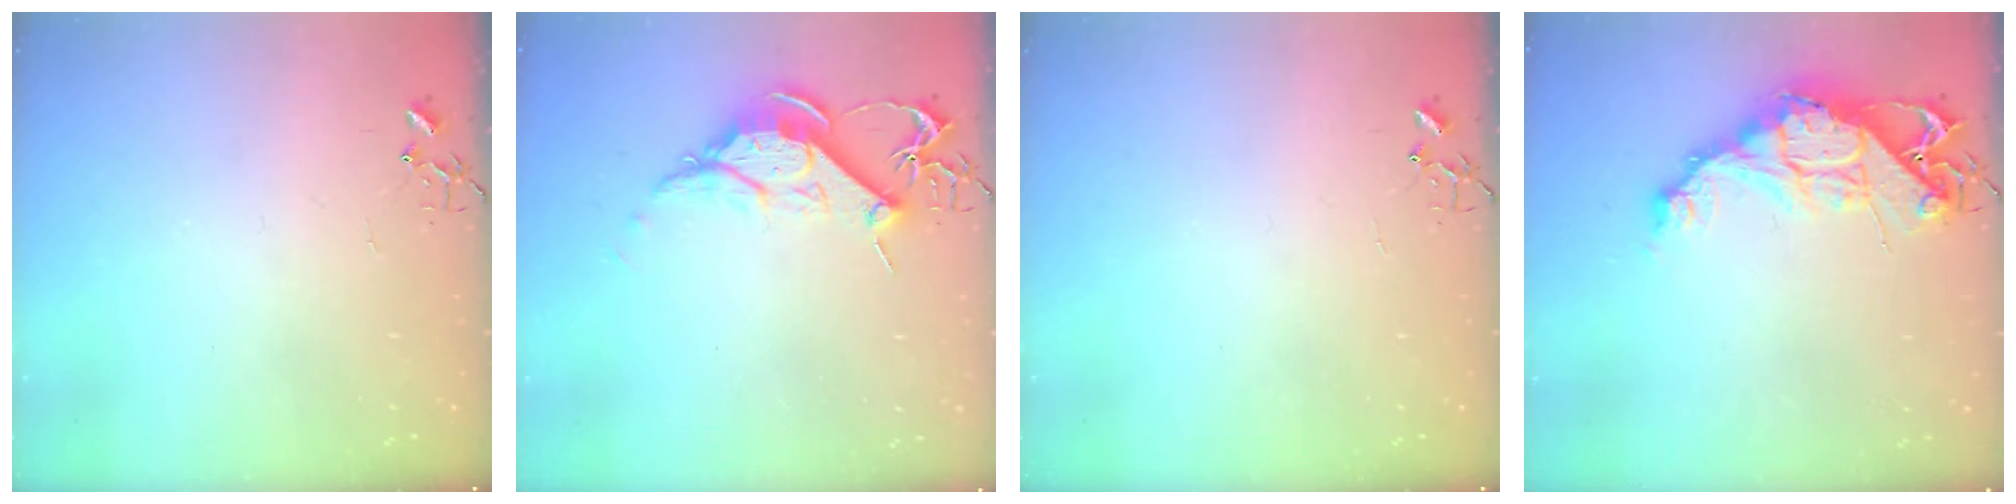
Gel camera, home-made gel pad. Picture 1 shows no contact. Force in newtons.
{"total": 13.0, "press": 13.0, "slide": 0.7}
{"total": 0.0}
{"total": 14.7, "press": 14.6, "slide": 1.4}